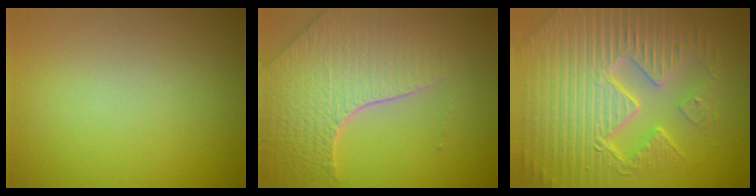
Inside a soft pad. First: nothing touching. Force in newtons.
{"total": 7.9, "press": 5.7, "slide": 5.5}
{"total": 10.5, "press": 7.0, "slide": 7.8}